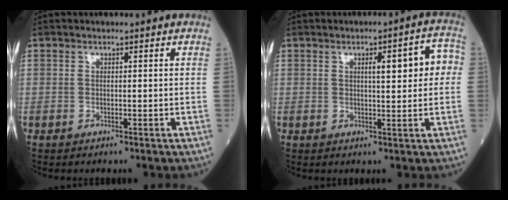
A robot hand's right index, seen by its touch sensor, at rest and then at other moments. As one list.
[{"total": 6.6, "force": [1.1, 1.4, 6.4], "torque": [-0.084, 0.023, 0.014]}]